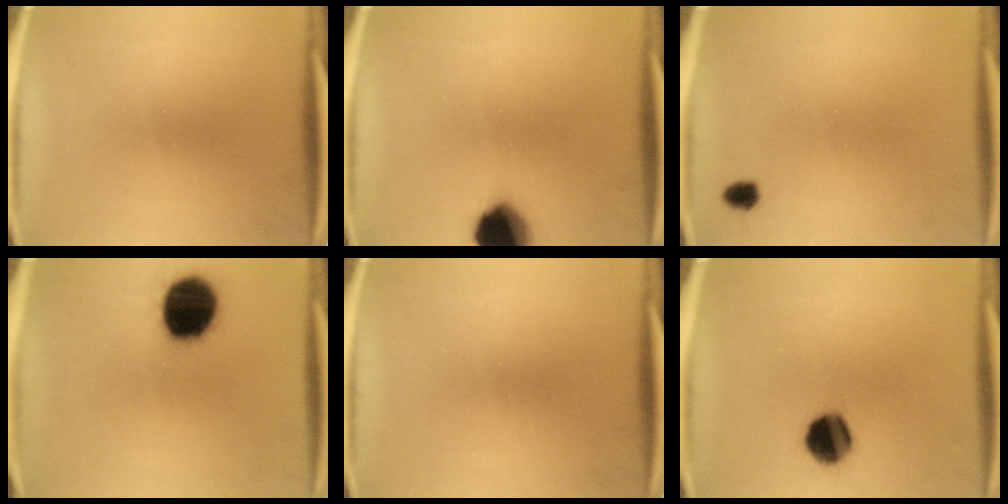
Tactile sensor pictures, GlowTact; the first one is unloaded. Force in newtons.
{"total": 12.3}
{"total": 1.8}
{"total": 18.8}
{"total": 0.0}
{"total": 10.2}